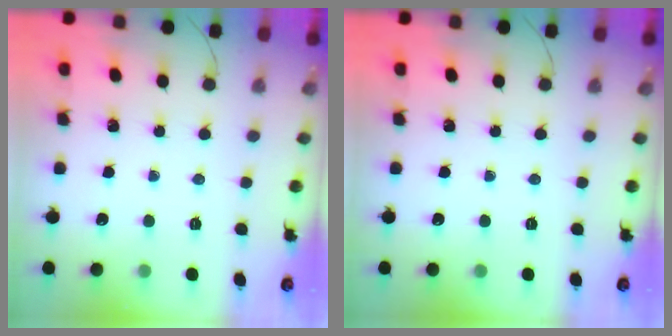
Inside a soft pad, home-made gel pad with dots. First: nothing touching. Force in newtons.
{"total": 0.0}